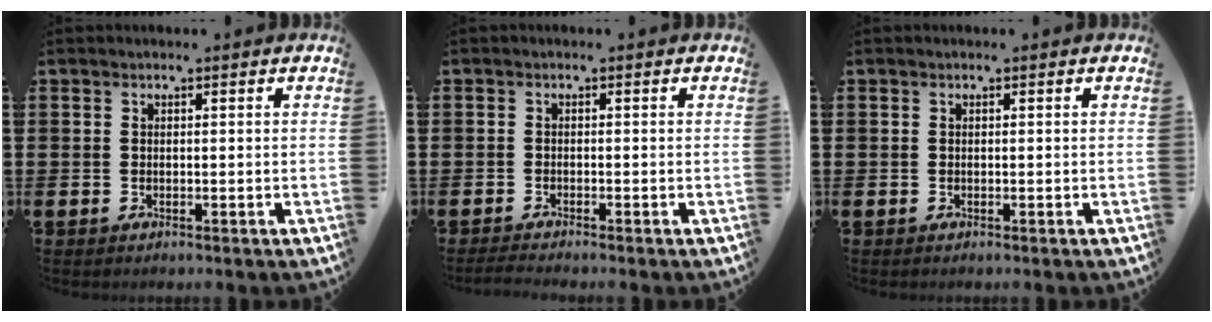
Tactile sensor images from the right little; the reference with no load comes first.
{"total": 0.8, "force": [-0.6, 0.0, 0.4], "torque": [-0.007, -0.001, -0.013]}
{"total": 0.0}